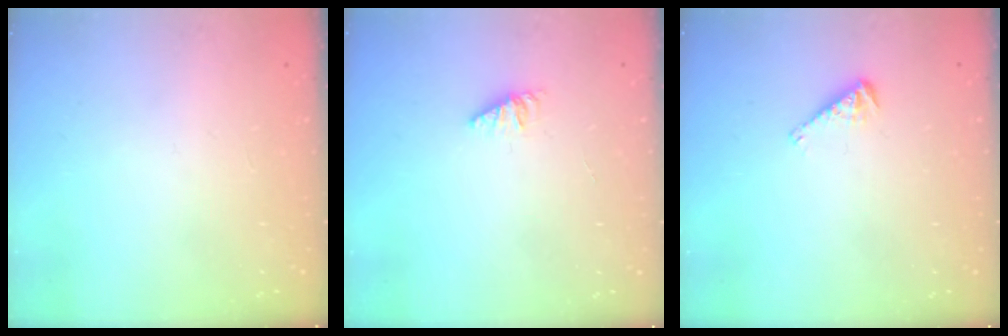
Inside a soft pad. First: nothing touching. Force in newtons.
{"total": 1.3, "press": 1.2, "slide": 0.2}
{"total": 4.1, "press": 4.0, "slide": 0.6}